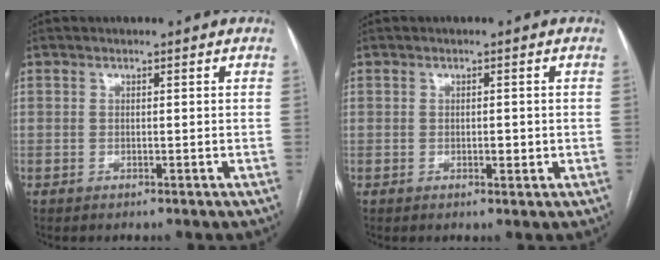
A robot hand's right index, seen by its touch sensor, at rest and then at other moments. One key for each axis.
{"total": 1.4, "fx": -0.2, "fy": 0.7, "fz": 1.3, "tx": -0.017, "ty": 0.000, "tz": 0.000}